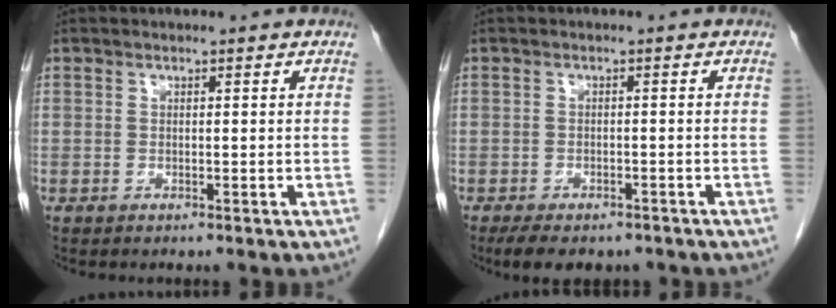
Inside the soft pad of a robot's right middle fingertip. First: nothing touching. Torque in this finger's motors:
{"motor_torque": [0.82, -0.57, 0.06, 0.02]}